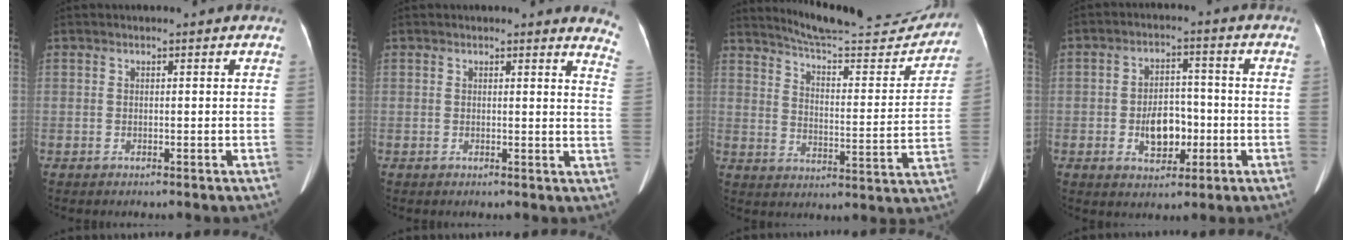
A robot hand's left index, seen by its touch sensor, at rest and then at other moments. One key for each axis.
{"total": 5.4, "fx": 5.3, "fy": 0.3, "fz": 1.2, "tx": -0.006, "ty": -0.045, "tz": 0.021}
{"total": 19.8, "fx": 18.9, "fy": 1.5, "fz": 5.6, "tx": -0.085, "ty": -0.055, "tz": 0.252}
{"total": 6.8, "fx": -1.8, "fy": 4.2, "fz": 5.0, "tx": -0.091, "ty": 0.010, "tz": -0.025}